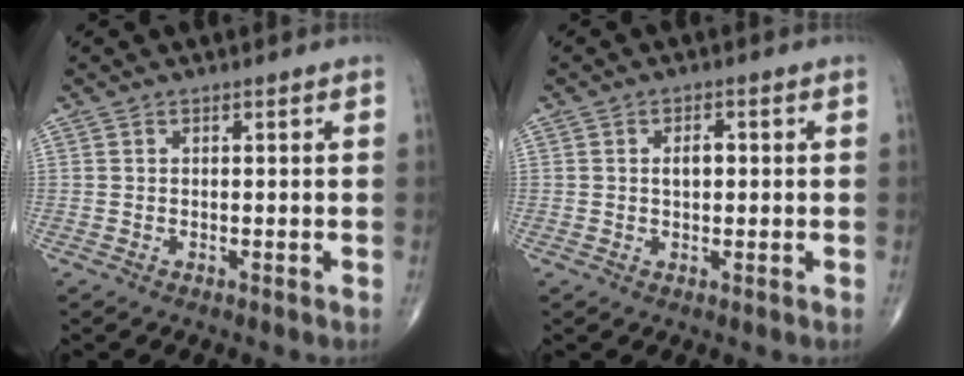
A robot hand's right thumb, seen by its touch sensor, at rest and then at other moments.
{"total": 2.6, "force": [0.2, 1.5, 2.1], "torque": [-0.033, 0.005, 0.003]}